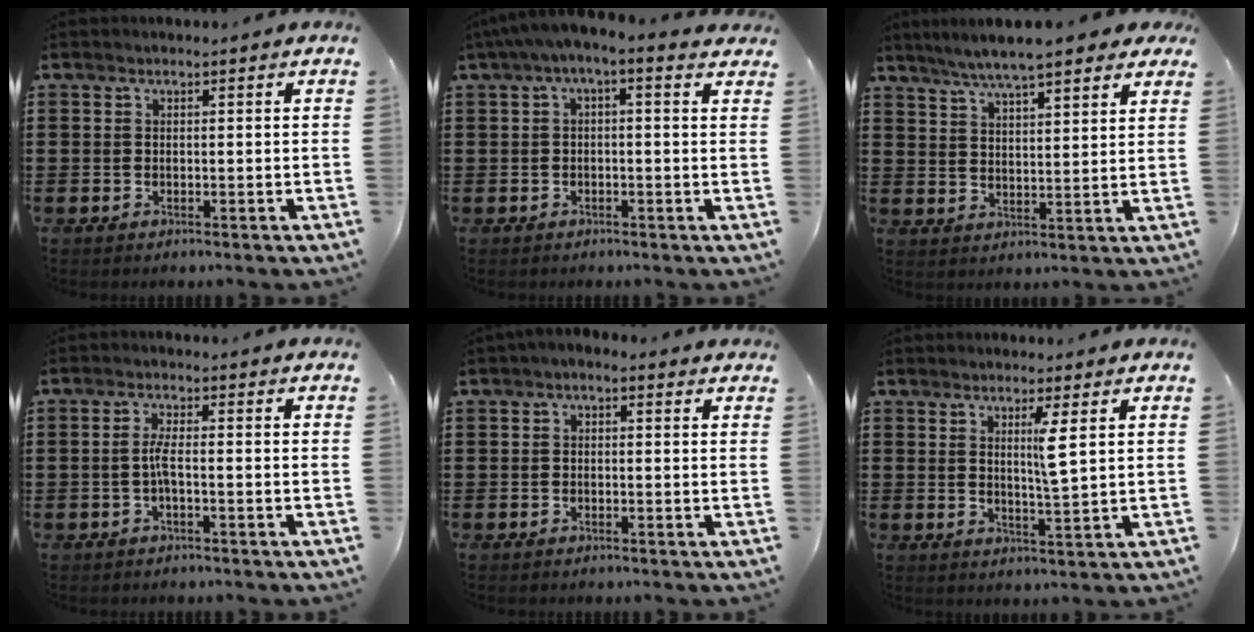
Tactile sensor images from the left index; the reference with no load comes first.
{"total": 2.4, "force": [-1.1, 0.5, 2.1], "torque": [-0.037, 0.001, -0.026]}
{"total": 6.4, "force": [5.4, 0.7, 3.3], "torque": [-0.082, -0.010, 0.094]}
{"total": 2.7, "force": [-0.7, 0.4, 2.5], "torque": [-0.057, -0.001, -0.015]}
{"total": 1.0, "force": [-0.5, 0.6, 0.6], "torque": [-0.013, 0.003, -0.012]}
{"total": 4.1, "force": [1.8, -0.2, 3.7], "torque": [-0.062, -0.011, 0.025]}